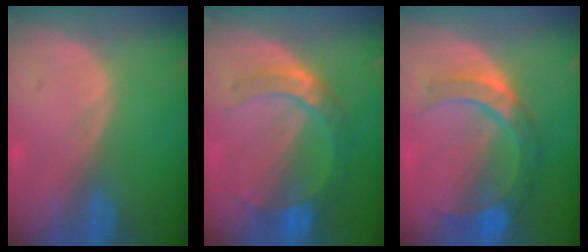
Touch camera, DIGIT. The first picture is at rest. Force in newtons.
{"total": 7.1, "press": 6.5, "slide": 2.9}
{"total": 7.7, "press": 7.6, "slide": 1.2}